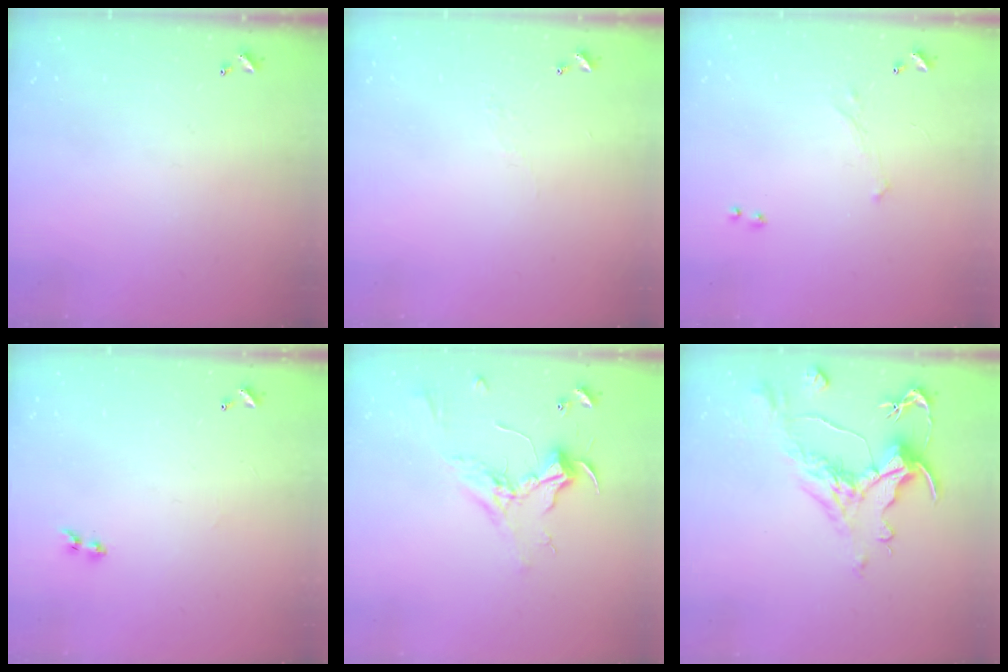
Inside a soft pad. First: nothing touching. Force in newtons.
{"total": 3.1, "press": 3.0, "slide": 0.6}
{"total": 0.7, "press": 0.3, "slide": 0.6}
{"total": 1.3, "press": 1.1, "slide": 0.7}
{"total": 2.4, "press": 2.3, "slide": 0.8}
{"total": 1.8, "press": 1.1, "slide": 1.4}